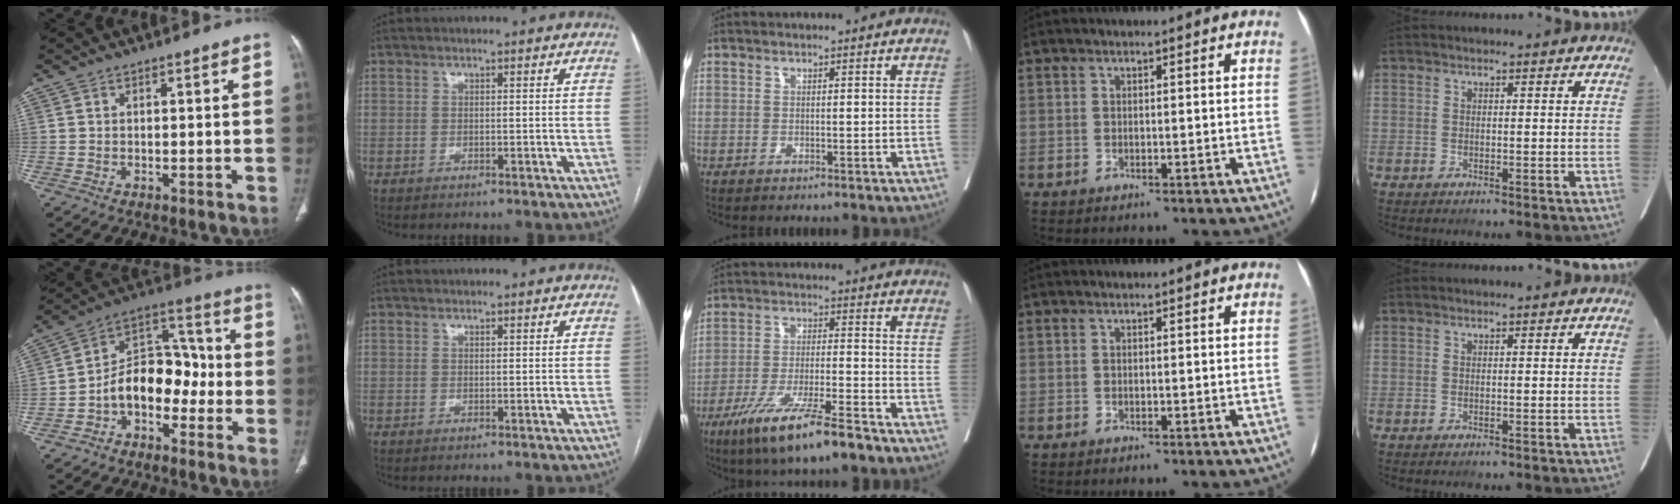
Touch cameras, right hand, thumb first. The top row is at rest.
{"thumb": {"total": 12.1, "force": [-3.8, 8.2, 8.1], "torque": [-0.101, 0.063, -0.075]}, "middle": {"total": 12.4, "force": [-8.6, 1.0, 8.9], "torque": [-0.160, -0.031, -0.152]}}